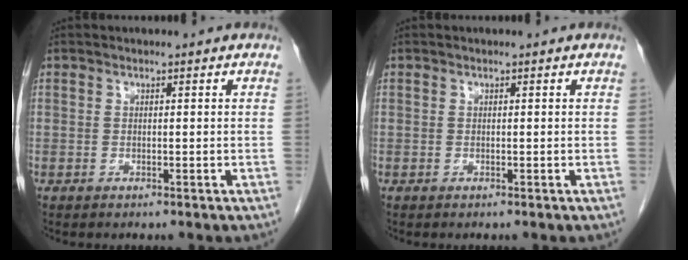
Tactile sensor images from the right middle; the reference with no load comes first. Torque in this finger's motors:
{"motor_torque": [0.00, 0.00, 0.00, 0.00]}